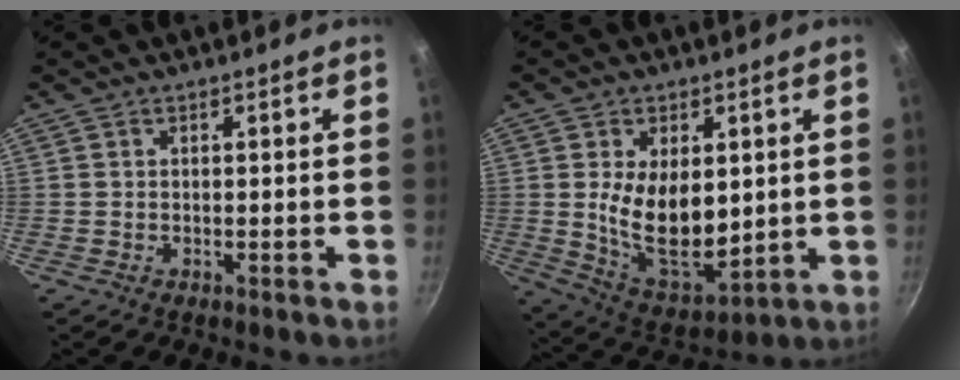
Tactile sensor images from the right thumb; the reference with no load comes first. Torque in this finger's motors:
{"motor_torque": [-0.84, 1.57, 0.81, 1.08, 0.38]}